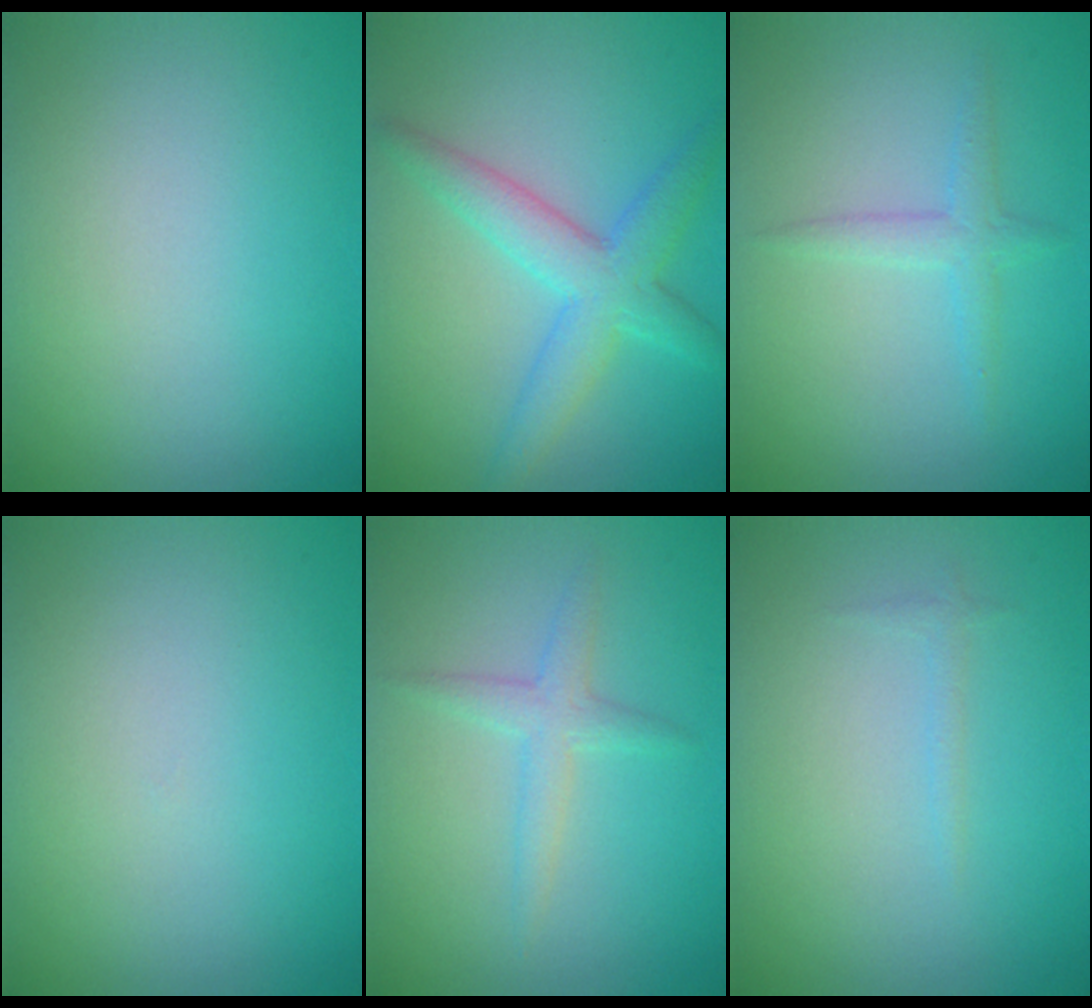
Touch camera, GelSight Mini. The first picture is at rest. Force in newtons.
{"total": 4.5, "press": 4.5, "slide": 0.1}
{"total": 1.7, "press": 1.7, "slide": 0.0}
{"total": 0.0}
{"total": 2.0, "press": 2.0, "slide": 0.1}
{"total": 0.6, "press": 0.6, "slide": 0.1}